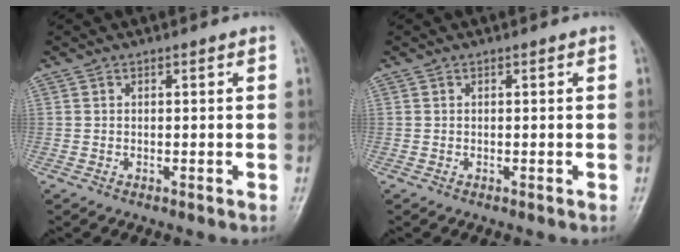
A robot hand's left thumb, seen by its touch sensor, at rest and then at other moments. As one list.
[{"total": 0.0}]